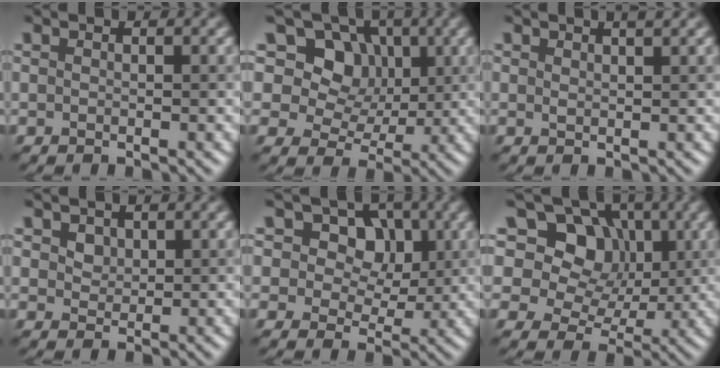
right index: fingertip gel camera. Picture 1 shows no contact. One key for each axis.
{"total": 9.5, "fx": 4.3, "fy": 7.0, "fz": 4.7, "tx": -0.076, "ty": 0.007, "tz": 0.058}
{"total": 1.3, "fx": 0.9, "fy": 0.3, "fz": 0.9, "tx": -0.016, "ty": 0.000, "tz": 0.016}
{"total": 1.7, "fx": 0.9, "fy": 1.2, "fz": 0.6, "tx": -0.015, "ty": -0.005, "tz": 0.021}
{"total": 9.3, "fx": 4.0, "fy": 6.6, "fz": 5.1, "tx": -0.071, "ty": 0.017, "tz": 0.033}
{"total": 11.7, "fx": 5.3, "fy": 8.2, "fz": 6.4, "tx": -0.092, "ty": 0.027, "tz": 0.065}